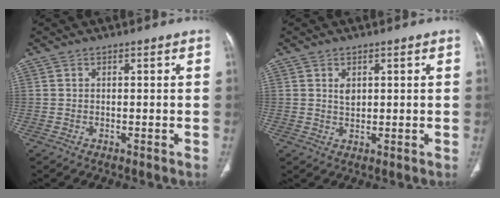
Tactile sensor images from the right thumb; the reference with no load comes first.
{"total": 2.2, "force": [0.9, 1.4, 1.5], "torque": [-0.018, -0.006, 0.019]}